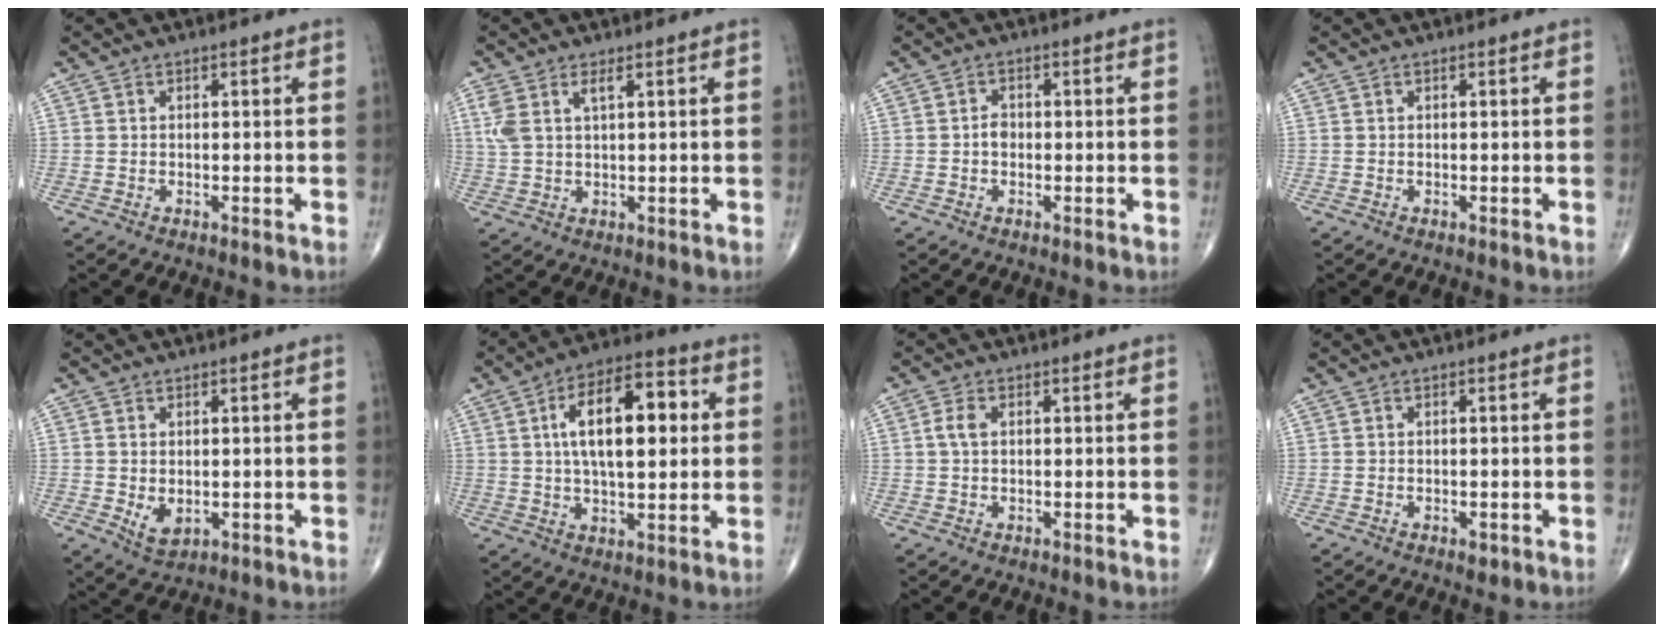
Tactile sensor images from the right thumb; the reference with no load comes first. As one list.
[{"total": 4.7, "force": [2.0, 1.7, 3.8], "torque": [-0.100, 0.004, 0.048]}, {"total": 1.8, "force": [-0.3, 1.4, 1.1], "torque": [-0.010, 0.005, -0.009]}, {"total": 0.0}, {"total": 3.7, "force": [-0.3, 2.4, 2.8], "torque": [-0.042, -0.009, 0.007]}, {"total": 15.8, "force": [2.9, 7.1, 13.8], "torque": [-0.207, 0.014, 0.043]}, {"total": 2.4, "force": [0.4, 1.4, 1.9], "torque": [-0.046, 0.007, 0.007]}, {"total": 1.1, "force": [-0.4, 0.6, 0.8], "torque": [-0.007, -0.001, -0.003]}]